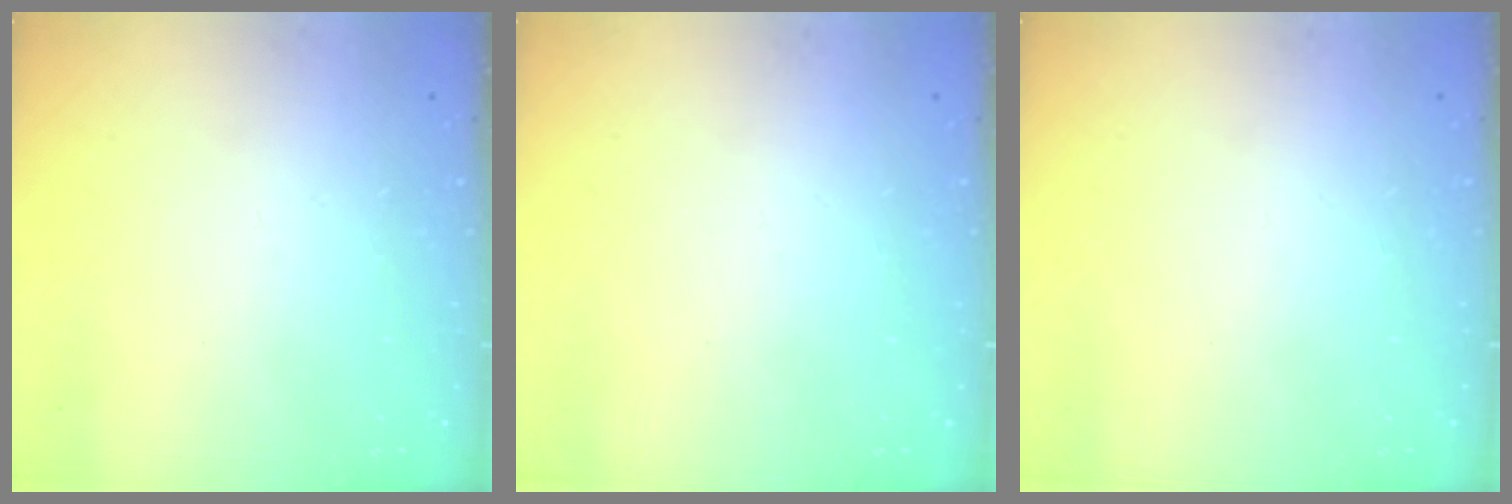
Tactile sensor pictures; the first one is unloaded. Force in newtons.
{"total": 0.0}
{"total": 0.0}